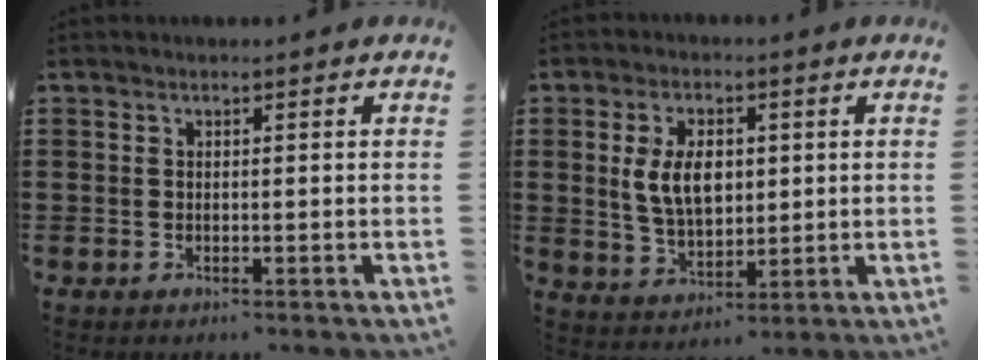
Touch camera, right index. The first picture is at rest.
{"total": 7.1, "force": [1.1, 4.1, 5.7], "torque": [-0.123, 0.007, 0.013]}